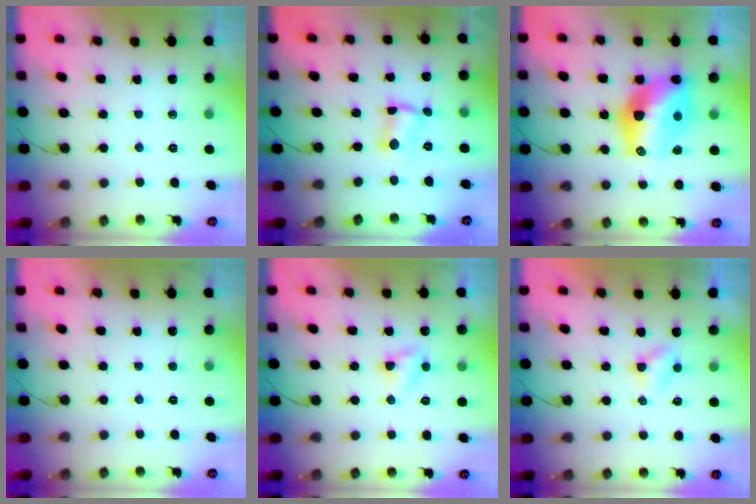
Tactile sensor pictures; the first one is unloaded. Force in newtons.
{"total": 2.3, "press": 2.2, "slide": 0.6}
{"total": 16.0, "press": 15.9, "slide": 1.5}
{"total": 0.0}
{"total": 3.8, "press": 3.8, "slide": 0.6}
{"total": 3.1, "press": 3.1, "slide": 0.4}